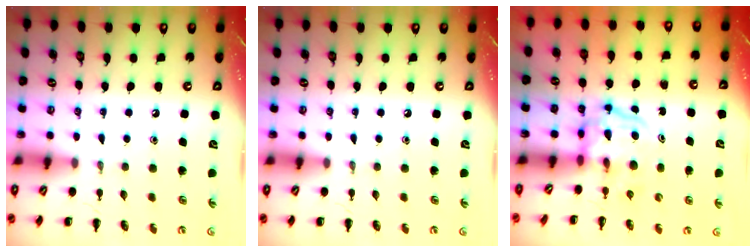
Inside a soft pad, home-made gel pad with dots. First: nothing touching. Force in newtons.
{"total": 0.0}
{"total": 3.8, "press": 3.8, "slide": 0.5}